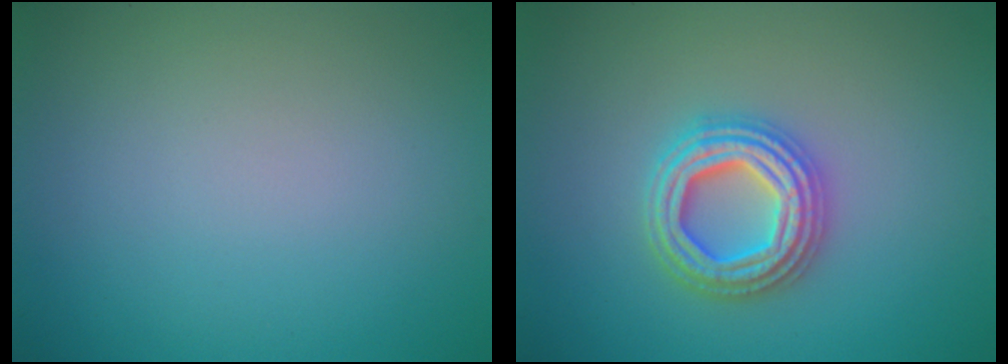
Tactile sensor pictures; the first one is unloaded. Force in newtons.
{"total": 4.5, "press": 4.4, "slide": 0.8}